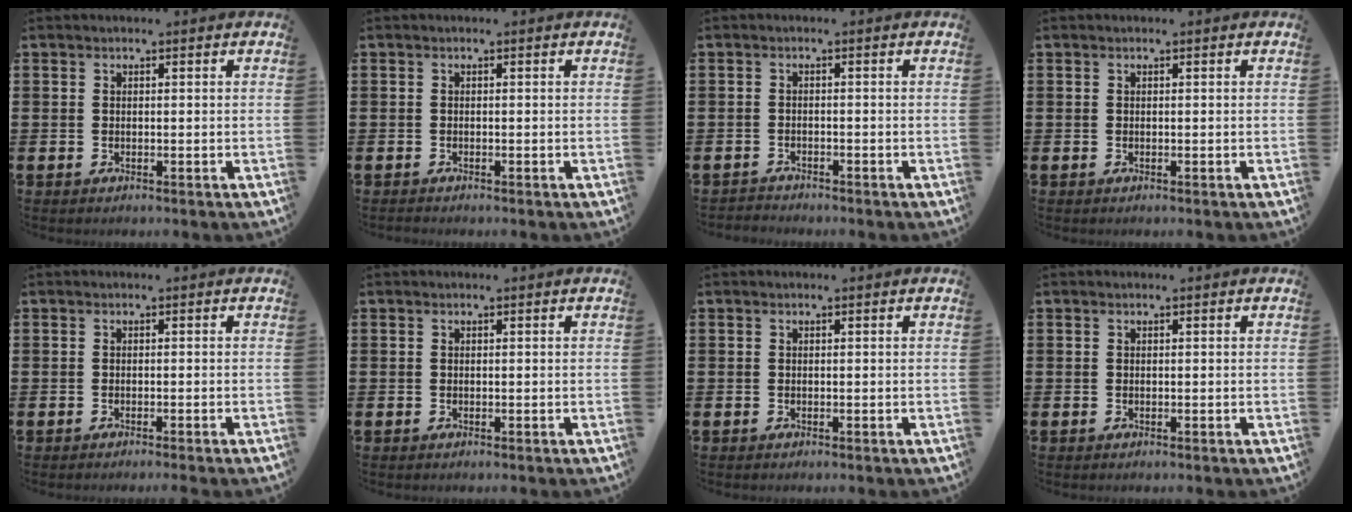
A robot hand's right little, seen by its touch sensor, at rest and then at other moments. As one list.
[{"total": 0.0}, {"total": 1.1, "force": [-1.1, 0.0, -0.2], "torque": [0.001, 0.003, -0.024]}, {"total": 0.0}, {"total": 0.5, "force": [-0.5, -0.2, 0.1], "torque": [-0.001, 0.000, -0.011]}, {"total": 0.0}, {"total": 0.0}, {"total": 0.0}]